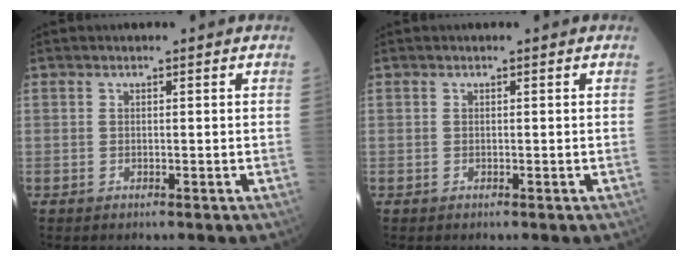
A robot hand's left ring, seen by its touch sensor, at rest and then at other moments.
{"total": 0.0}